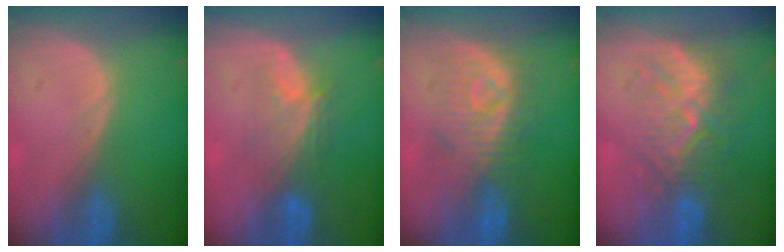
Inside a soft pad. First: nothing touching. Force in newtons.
{"total": 5.4, "press": 5.3, "slide": 1.5}
{"total": 8.5, "press": 8.4, "slide": 0.9}
{"total": 9.0, "press": 8.6, "slide": 2.4}